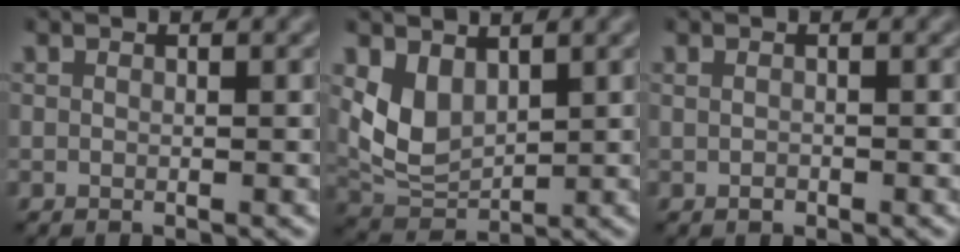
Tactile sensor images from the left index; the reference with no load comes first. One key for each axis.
{"total": 3.3, "fx": 0.9, "fy": 2.3, "fz": 2.2, "tx": -0.054, "ty": -0.008, "tz": 0.030}
{"total": 0.7, "fx": -0.7, "fy": 0.1, "fz": 0.0, "tx": -0.002, "ty": -0.001, "tz": -0.007}